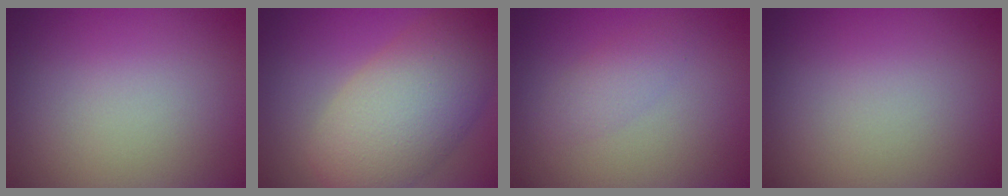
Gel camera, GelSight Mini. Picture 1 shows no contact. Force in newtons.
{"total": 8.6, "press": 8.6, "slide": 0.5}
{"total": 1.7, "press": 1.7, "slide": 0.0}
{"total": 0.0}